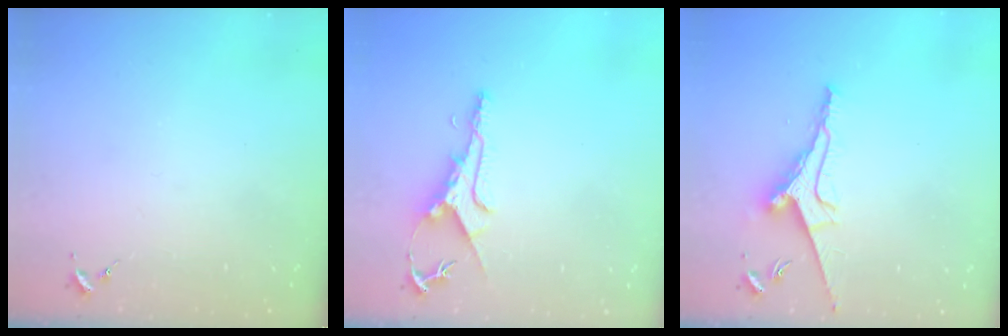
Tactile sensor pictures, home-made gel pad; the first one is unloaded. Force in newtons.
{"total": 8.1, "press": 8.1, "slide": 0.8}
{"total": 10.2, "press": 10.2, "slide": 0.2}